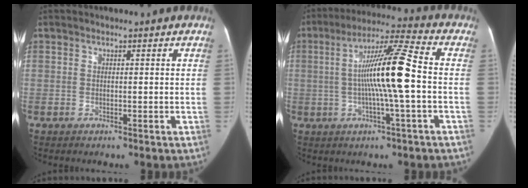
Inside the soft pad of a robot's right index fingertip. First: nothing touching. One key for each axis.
{"total": 12.4, "fx": -0.7, "fy": -0.3, "fz": 12.3, "tx": -0.225, "ty": 0.014, "tz": -0.020}